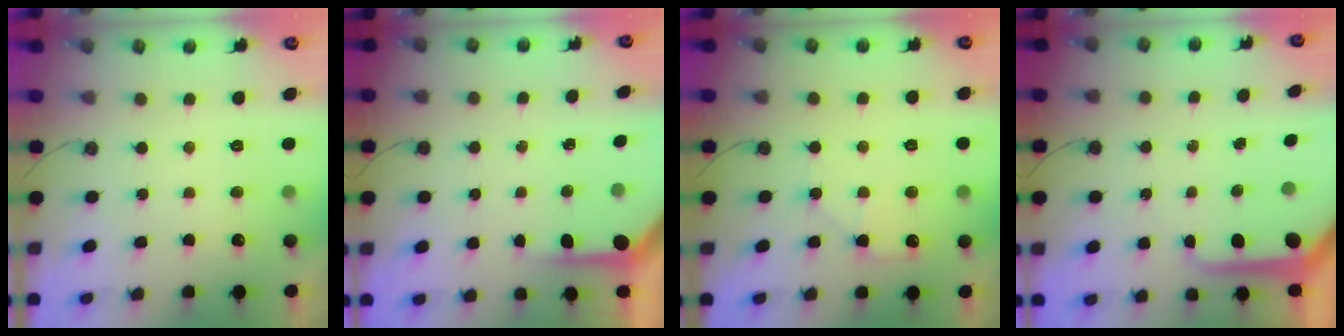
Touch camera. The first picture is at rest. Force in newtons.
{"total": 3.7, "press": 3.7, "slide": 0.2}
{"total": 7.0, "press": 7.0, "slide": 0.8}
{"total": 9.8, "press": 9.7, "slide": 0.8}